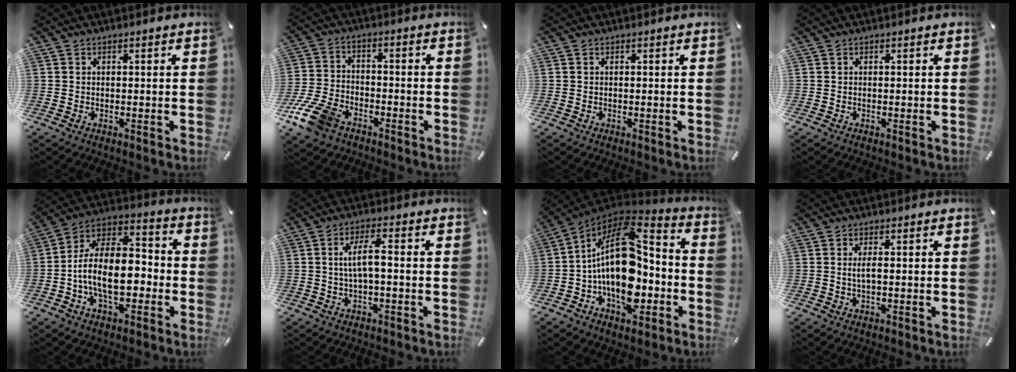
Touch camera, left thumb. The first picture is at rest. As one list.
[{"total": 10.4, "force": [-6.7, 5.9, 5.4], "torque": [-0.120, 0.029, -0.128]}, {"total": 0.0}, {"total": 0.0}, {"total": 15.2, "force": [-4.5, 8.9, 11.5], "torque": [-0.226, 0.014, -0.082]}, {"total": 6.4, "force": [-0.1, 1.9, 6.1], "torque": [-0.120, 0.009, -0.006]}, {"total": 21.9, "force": [-1.9, 13.4, 17.3], "torque": [-0.309, -0.009, -0.030]}, {"total": 2.6, "force": [0.1, 0.6, 2.5], "torque": [-0.048, -0.001, 0.000]}]